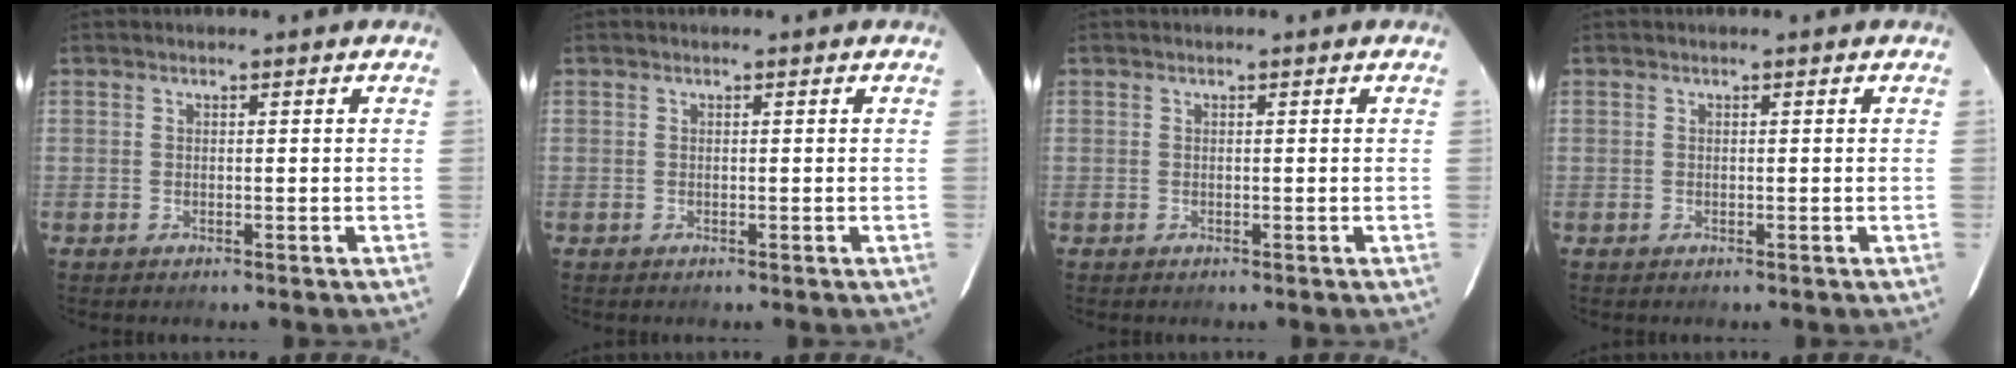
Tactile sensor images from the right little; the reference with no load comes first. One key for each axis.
{"total": 0.0}
{"total": 0.0}
{"total": 0.0}